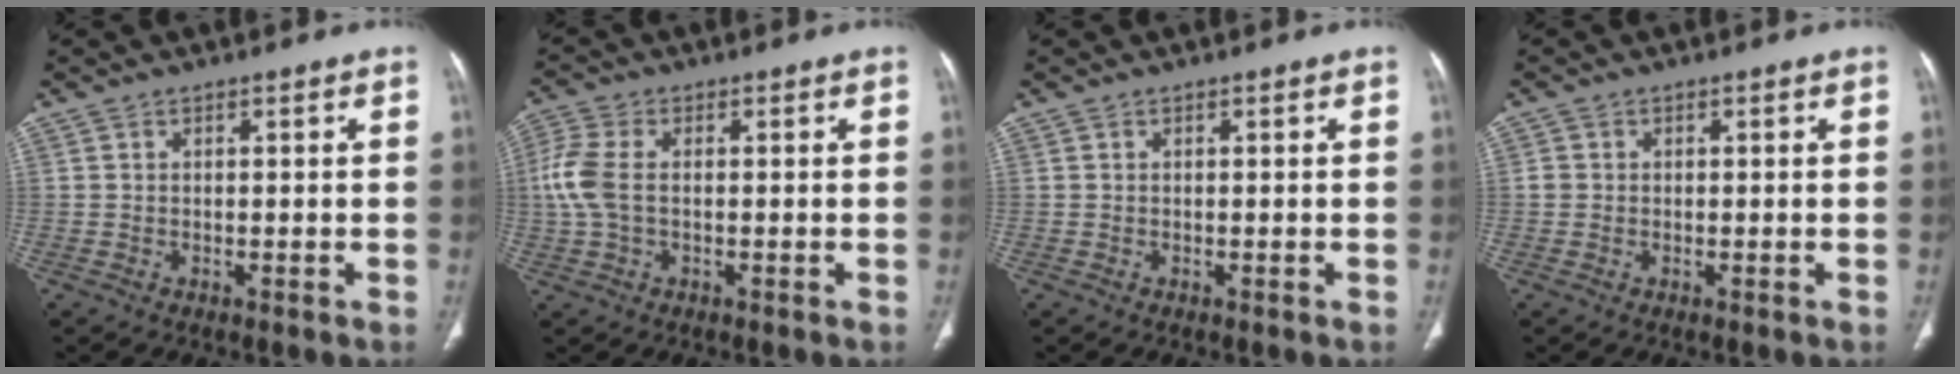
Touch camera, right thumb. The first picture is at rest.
{"total": 6.6, "force": [0.0, 3.9, 5.3], "torque": [-0.146, 0.014, -0.001]}
{"total": 0.0}
{"total": 1.2, "force": [0.0, 1.1, 0.4], "torque": [-0.003, 0.003, 0.002]}